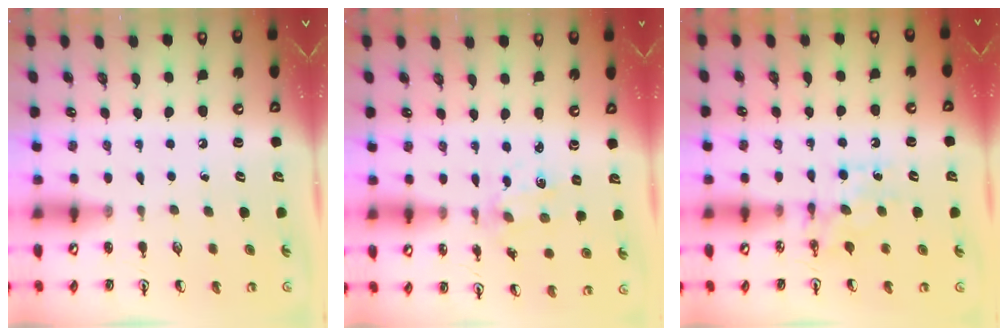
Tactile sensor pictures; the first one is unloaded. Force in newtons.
{"total": 1.7, "press": 1.6, "slide": 0.2}
{"total": 7.0, "press": 6.9, "slide": 0.5}